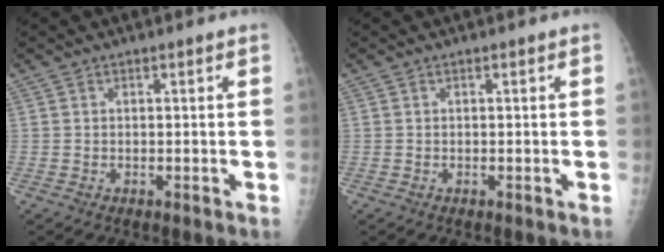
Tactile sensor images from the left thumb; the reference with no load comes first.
{"total": 0.0}